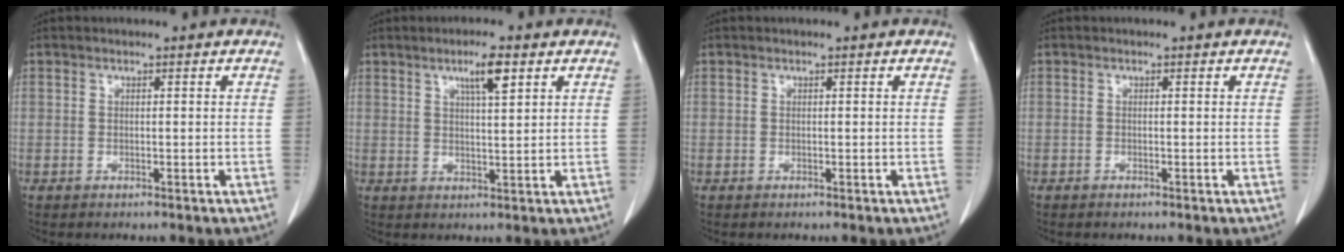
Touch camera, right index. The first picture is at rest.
{"total": 4.9, "force": [2.8, 0.6, 4.0], "torque": [-0.066, 0.000, 0.045]}
{"total": 0.0}
{"total": 0.0}